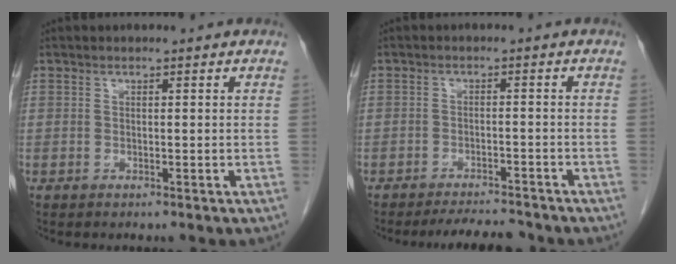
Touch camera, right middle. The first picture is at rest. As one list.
[{"total": 5.1, "force": [-4.8, 0.8, 1.2], "torque": [-0.019, -0.010, -0.074]}]